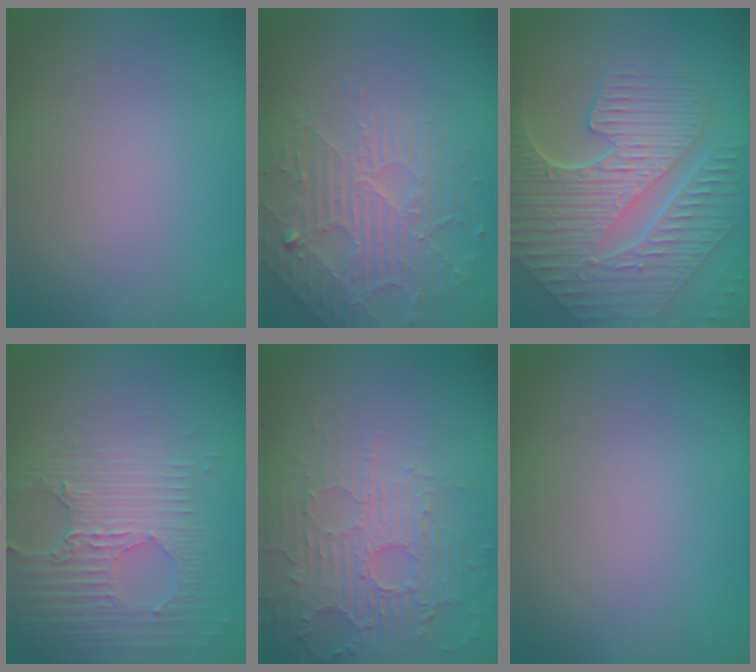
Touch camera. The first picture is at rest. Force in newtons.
{"total": 4.6, "press": 3.5, "slide": 3.0}
{"total": 9.8, "press": 6.5, "slide": 7.3}
{"total": 3.6, "press": 3.3, "slide": 1.2}
{"total": 5.6, "press": 3.6, "slide": 4.4}
{"total": 0.0}